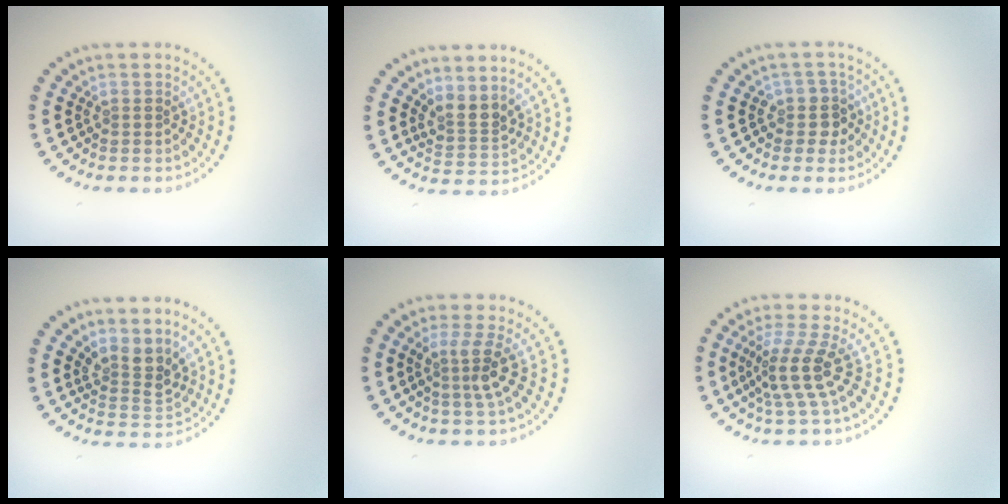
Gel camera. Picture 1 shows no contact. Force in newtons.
{"total": 2.5, "press": 1.8, "slide": 1.8}
{"total": 2.2, "press": 1.8, "slide": 1.2}
{"total": 2.7, "press": 1.9, "slide": 1.8}
{"total": 2.7, "press": 2.0, "slide": 1.9}
{"total": 3.8, "press": 2.7, "slide": 2.7}